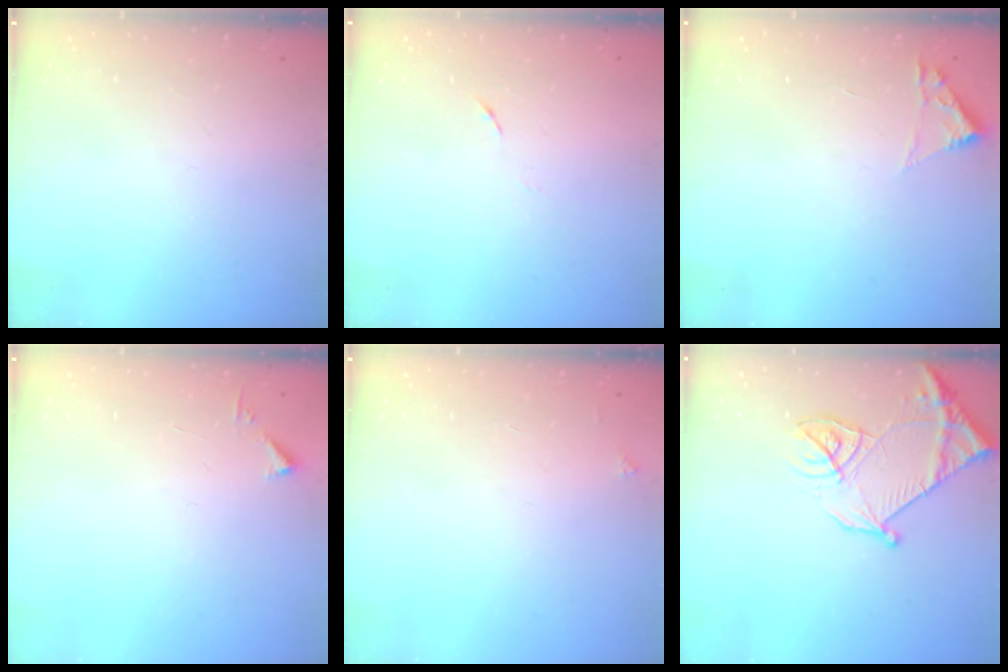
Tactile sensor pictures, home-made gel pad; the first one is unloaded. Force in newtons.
{"total": 3.9, "press": 3.5, "slide": 1.6}
{"total": 1.8, "press": 1.8, "slide": 0.2}
{"total": 3.1, "press": 3.1, "slide": 0.4}
{"total": 2.0, "press": 2.0, "slide": 0.3}
{"total": 14.4, "press": 14.3, "slide": 1.6}